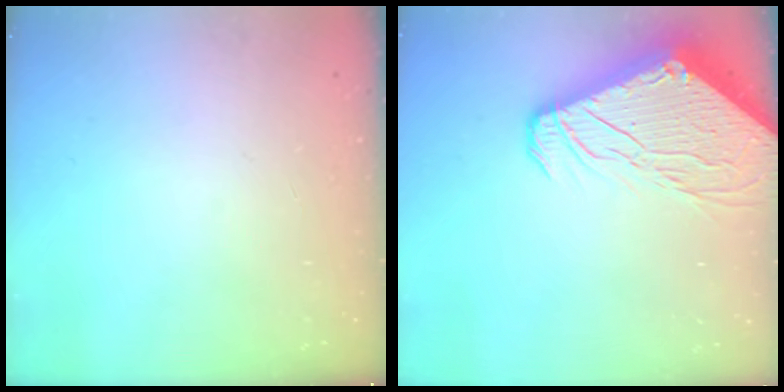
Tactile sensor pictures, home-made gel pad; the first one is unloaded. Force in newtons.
{"total": 16.7, "press": 16.6, "slide": 2.0}